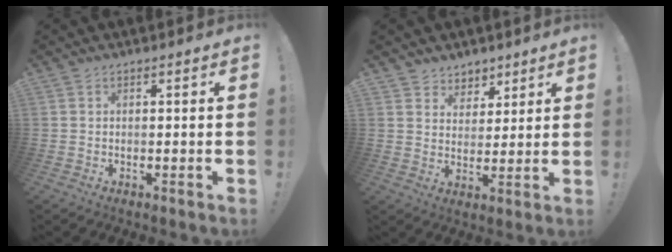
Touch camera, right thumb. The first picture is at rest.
{"total": 6.3, "force": [4.4, 4.5, -0.1], "torque": [0.007, -0.041, 0.087]}